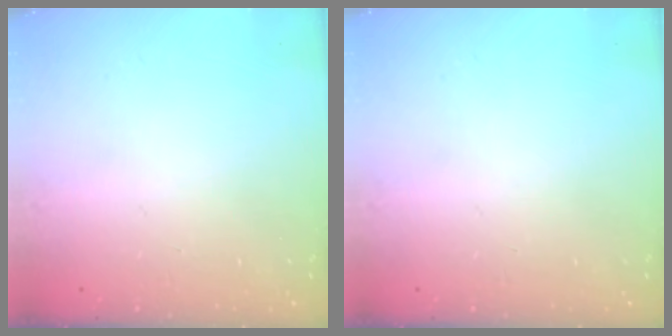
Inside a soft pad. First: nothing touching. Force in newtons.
{"total": 0.0}